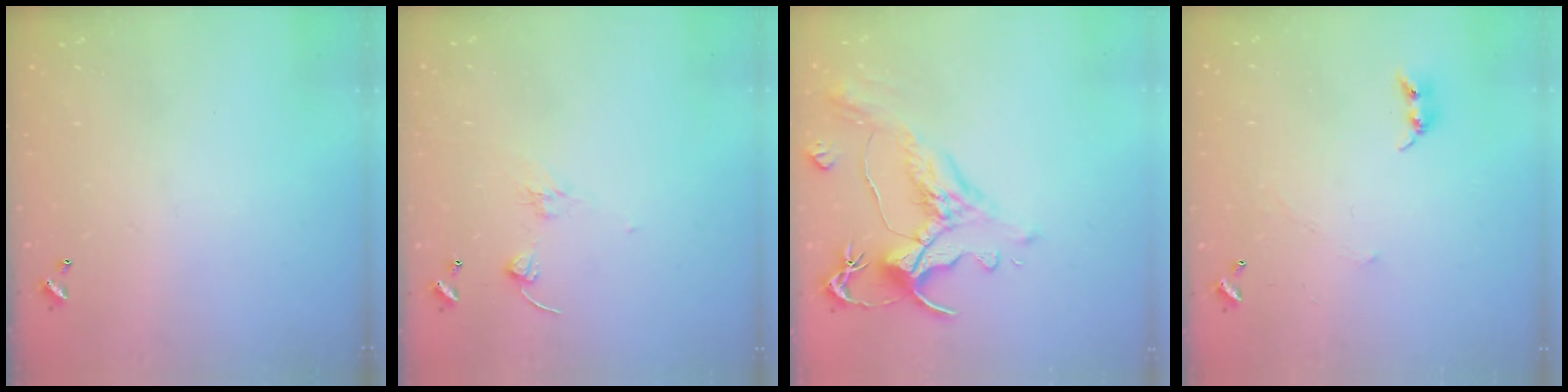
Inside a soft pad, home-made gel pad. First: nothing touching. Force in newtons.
{"total": 1.7, "press": 1.5, "slide": 0.7}
{"total": 1.6, "press": 0.4, "slide": 1.6}
{"total": 2.4, "press": 2.3, "slide": 0.4}